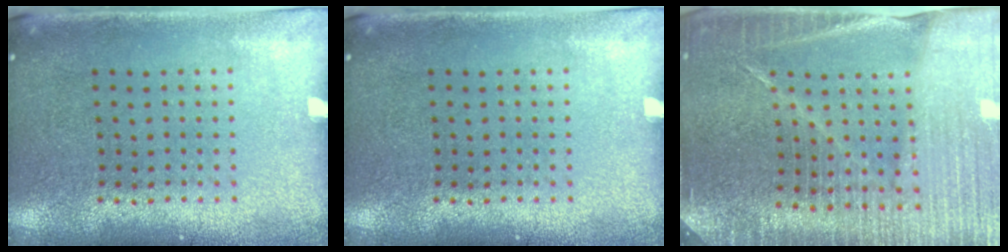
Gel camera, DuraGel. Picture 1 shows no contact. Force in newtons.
{"total": 0.0}
{"total": 4.7, "press": 4.4, "slide": 1.8}